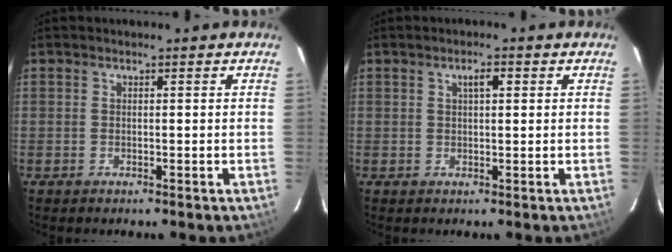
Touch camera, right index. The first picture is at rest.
{"total": 2.1, "force": [0.8, 0.8, 1.8], "torque": [-0.030, 0.008, 0.014]}